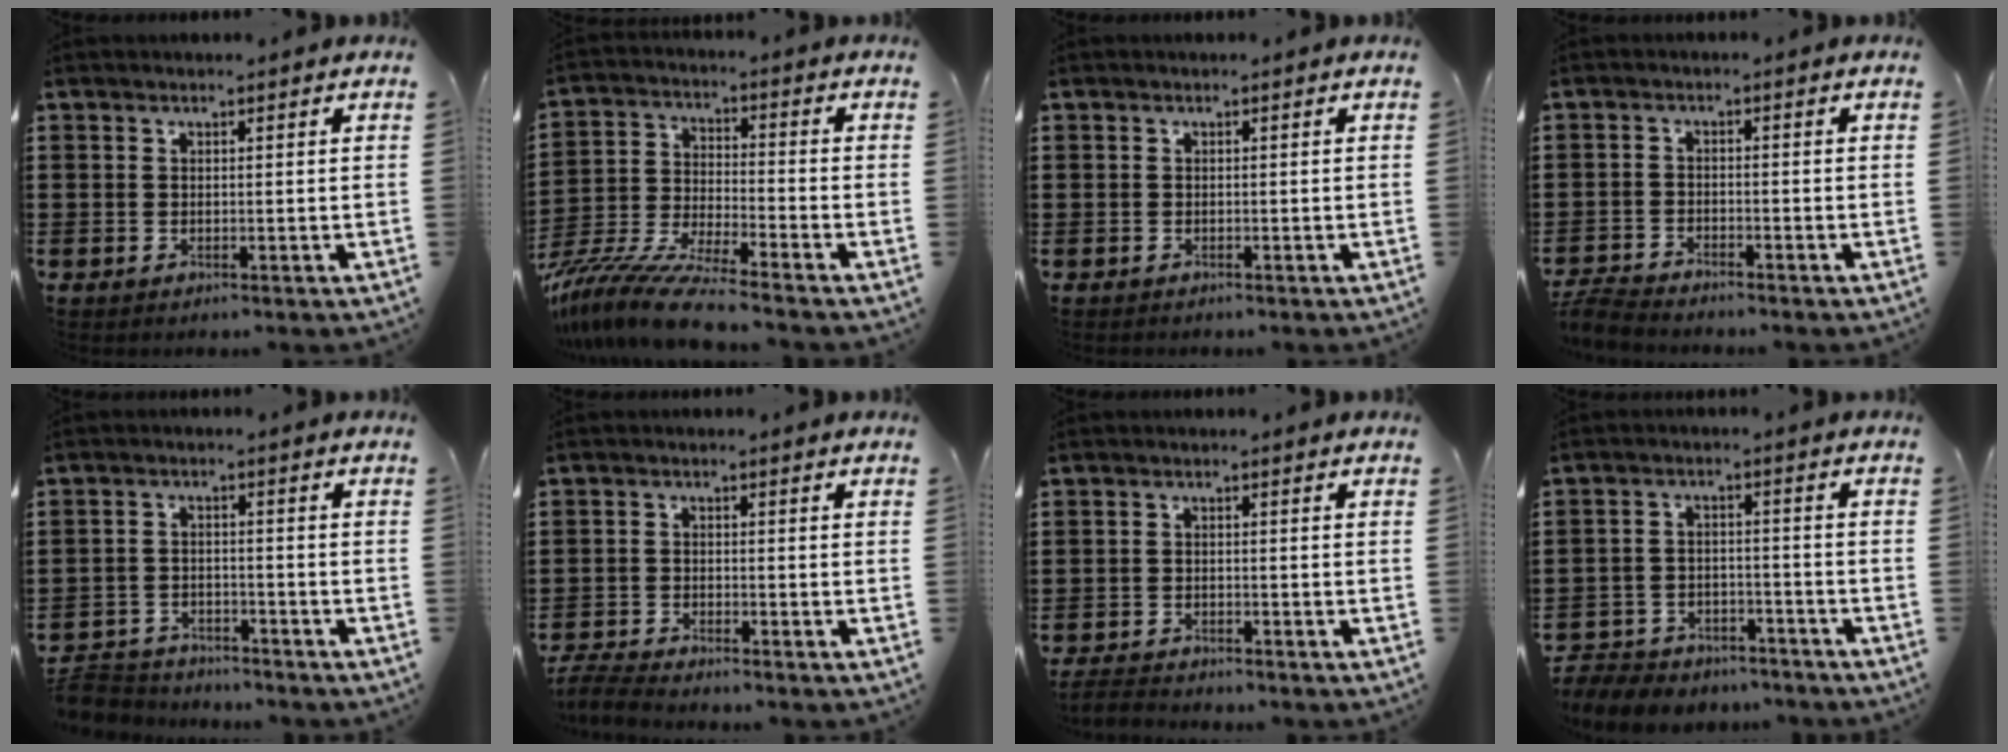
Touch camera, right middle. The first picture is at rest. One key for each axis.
{"total": 9.0, "fx": -8.4, "fy": -0.3, "fz": 3.3, "tx": -0.072, "ty": -0.006, "tz": -0.168}
{"total": 0.5, "fx": -0.4, "fy": 0.4, "fz": -0.1, "tx": 0.001, "ty": 0.003, "tz": -0.009}
{"total": 3.8, "fx": -3.7, "fy": 0.3, "fz": 0.8, "tx": -0.035, "ty": -0.008, "tz": -0.081}
{"total": 4.4, "fx": -4.3, "fy": 0.9, "fz": 0.2, "tx": -0.020, "ty": 0.002, "tz": -0.094}
{"total": 3.4, "fx": -3.4, "fy": 0.1, "fz": 0.8, "tx": -0.028, "ty": -0.007, "tz": -0.072}
{"total": 2.4, "fx": -2.4, "fy": 0.2, "fz": 0.2, "tx": -0.008, "ty": -0.001, "tz": -0.051}
{"total": 6.9, "fx": -6.7, "fy": 1.4, "fz": 0.7, "tx": -0.021, "ty": 0.014, "tz": -0.136}